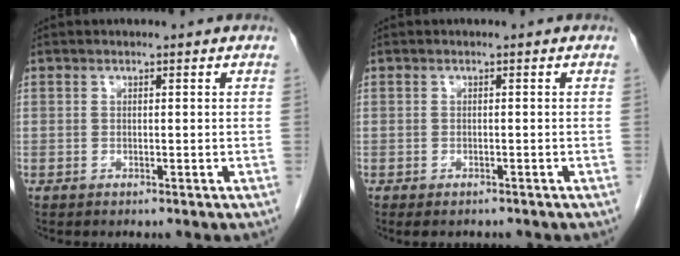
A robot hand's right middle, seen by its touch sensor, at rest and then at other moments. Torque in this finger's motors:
{"motor_torque": [0.04, -0.02, 0.01, 0.00]}